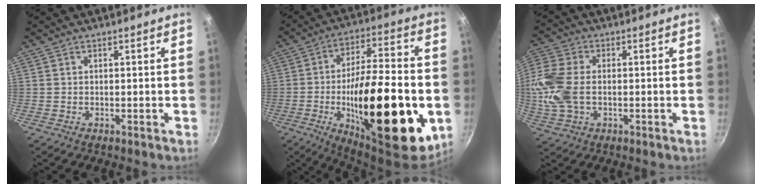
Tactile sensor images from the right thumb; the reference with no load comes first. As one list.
[{"total": 31.0, "force": [-7.2, 11.7, 27.8], "torque": [-0.396, 0.017, -0.103]}, {"total": 12.5, "force": [-0.7, 8.2, 9.4], "torque": [-0.205, 0.013, -0.023]}]